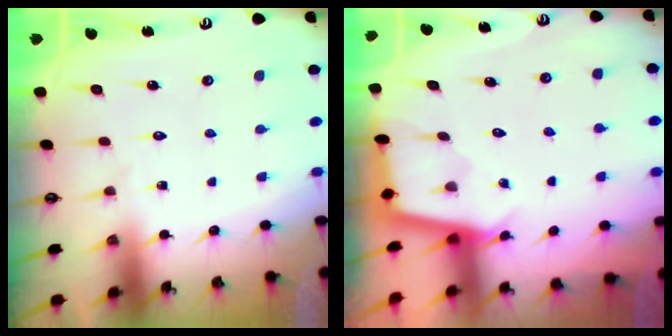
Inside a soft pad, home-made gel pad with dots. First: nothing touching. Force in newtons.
{"total": 2.5, "press": 2.5, "slide": 0.1}